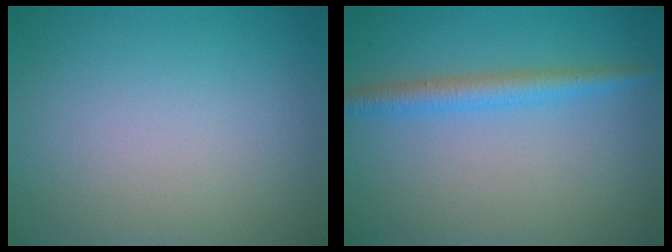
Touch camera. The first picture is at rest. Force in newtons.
{"total": 2.6, "press": 2.6, "slide": 0.1}